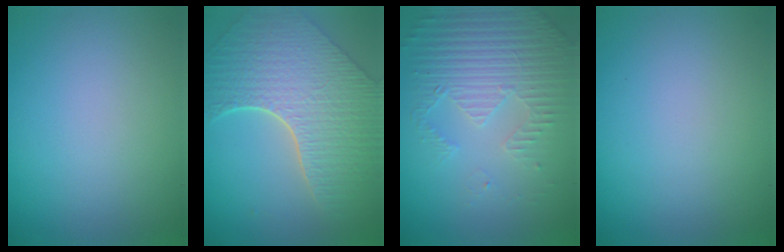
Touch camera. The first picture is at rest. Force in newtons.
{"total": 8.2, "press": 5.9, "slide": 5.6}
{"total": 5.1, "press": 3.5, "slide": 3.8}
{"total": 0.0}